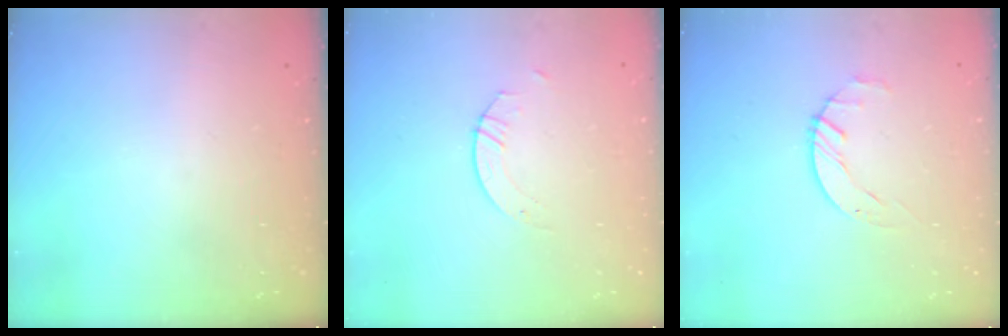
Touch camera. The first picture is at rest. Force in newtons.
{"total": 2.6, "press": 2.6, "slide": 0.2}
{"total": 1.7, "press": 1.7, "slide": 0.3}